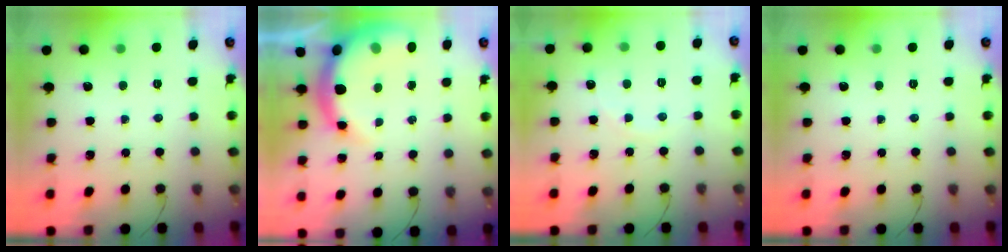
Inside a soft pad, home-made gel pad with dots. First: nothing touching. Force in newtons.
{"total": 10.3, "press": 9.9, "slide": 2.7}
{"total": 5.5, "press": 5.4, "slide": 1.1}
{"total": 0.0}